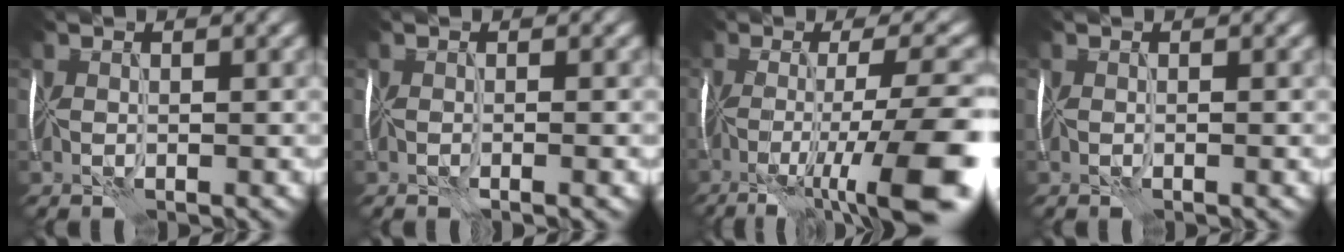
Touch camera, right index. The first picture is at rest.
{"total": 2.1, "force": [-1.1, 0.3, 1.8], "torque": [-0.026, -0.005, -0.019]}
{"total": 12.6, "force": [-5.3, 2.7, 11.1], "torque": [-0.176, -0.007, -0.082]}
{"total": 1.1, "force": [-0.5, 0.1, 0.9], "torque": [-0.014, -0.002, -0.009]}